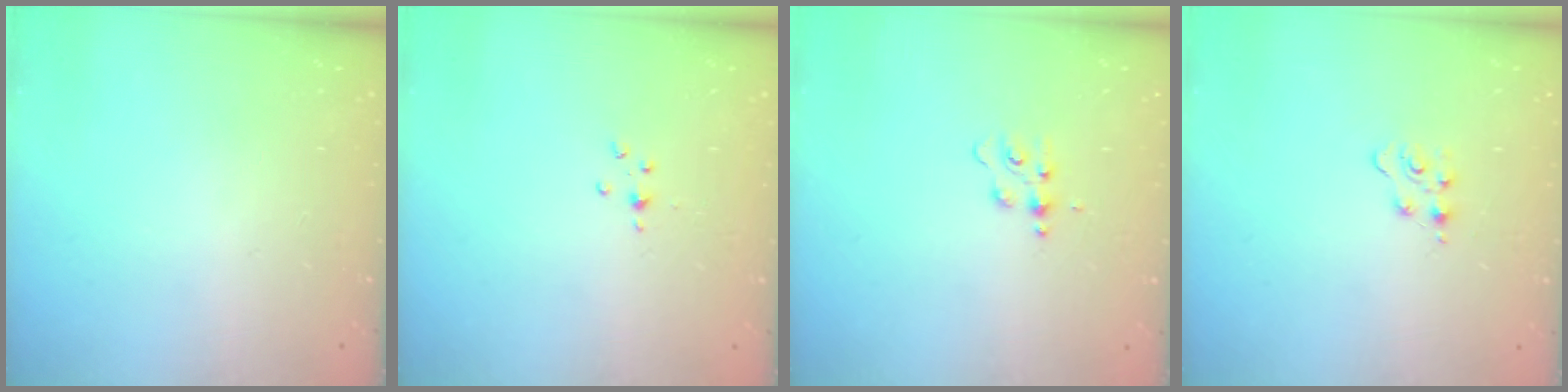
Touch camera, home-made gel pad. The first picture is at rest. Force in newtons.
{"total": 2.9, "press": 2.9, "slide": 0.4}
{"total": 5.7, "press": 5.7, "slide": 0.1}
{"total": 3.9, "press": 3.9, "slide": 0.5}